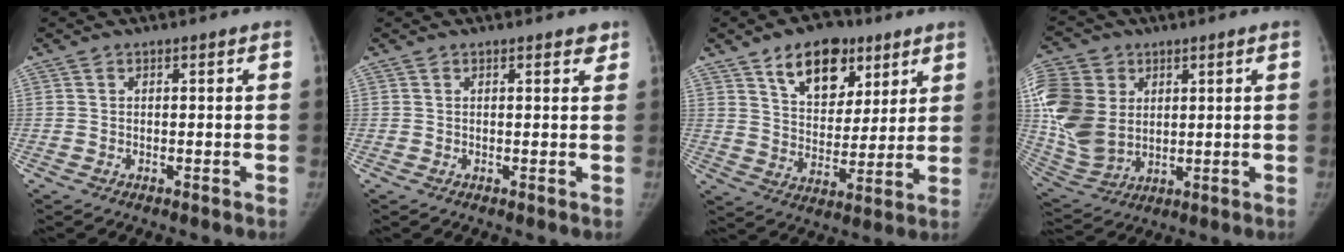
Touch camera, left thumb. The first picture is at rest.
{"total": 1.5, "force": [1.1, 0.6, 0.8], "torque": [0.001, -0.005, 0.011]}
{"total": 14.4, "force": [8.3, 8.9, 7.7], "torque": [-0.073, -0.037, 0.140]}
{"total": 17.1, "force": [3.8, 13.2, 10.2], "torque": [-0.221, -0.011, 0.084]}